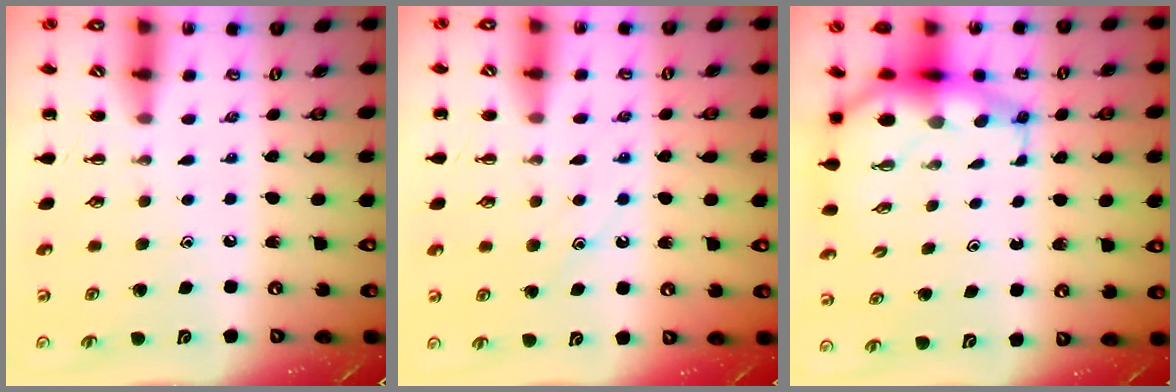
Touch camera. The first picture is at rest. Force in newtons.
{"total": 10.8, "press": 10.8, "slide": 1.1}
{"total": 7.5, "press": 7.2, "slide": 1.9}